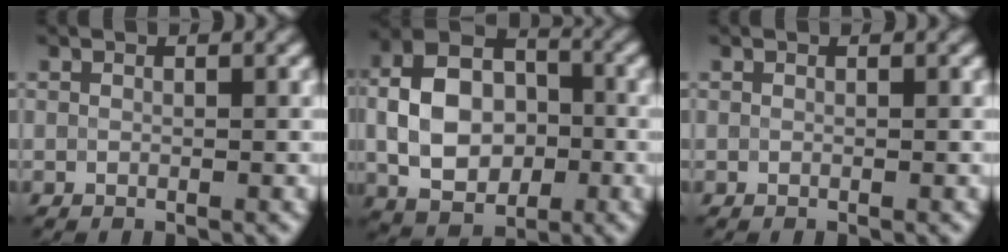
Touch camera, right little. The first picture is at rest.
{"total": 9.1, "force": [-0.7, 6.5, 6.4], "torque": [-0.123, 0.007, -0.019]}
{"total": 0.0}